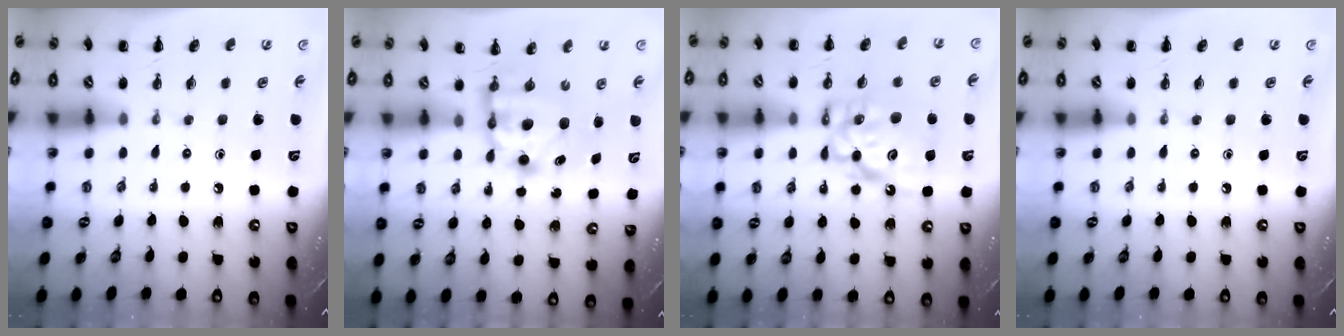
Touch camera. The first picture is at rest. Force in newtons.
{"total": 6.6, "press": 6.4, "slide": 1.7}
{"total": 11.3, "press": 10.8, "slide": 3.3}
{"total": 0.0}